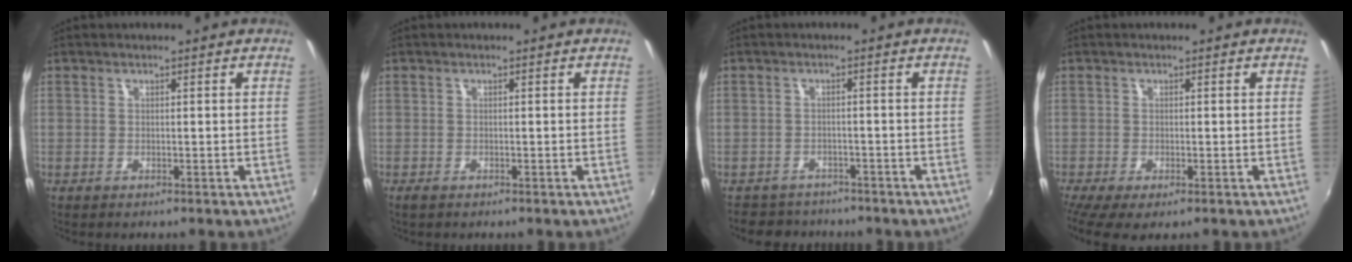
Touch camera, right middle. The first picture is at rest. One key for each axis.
{"total": 1.0, "fx": -0.8, "fy": 0.4, "fz": 0.5, "tx": -0.011, "ty": -0.005, "tz": -0.015}
{"total": 6.3, "fx": -5.6, "fy": 2.8, "fz": 0.9, "tx": -0.033, "ty": 0.000, "tz": -0.088}
{"total": 3.6, "fx": -2.2, "fy": 0.9, "fz": 2.7, "tx": -0.054, "ty": -0.019, "tz": -0.033}